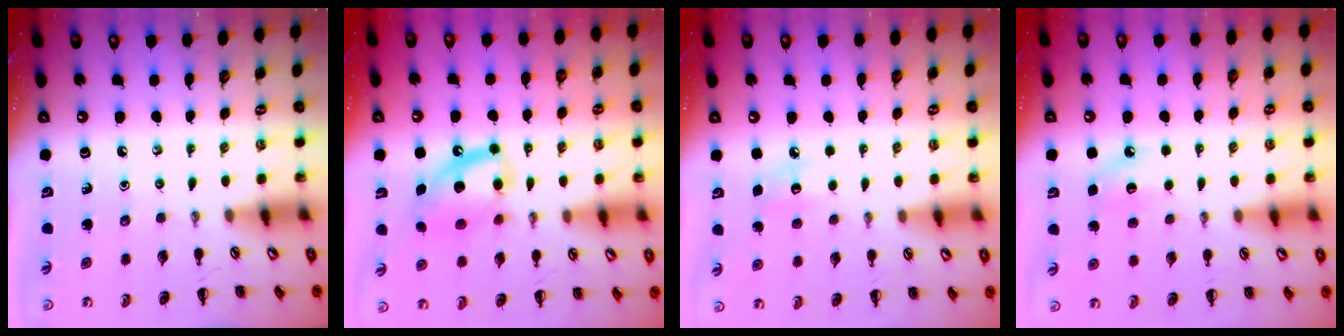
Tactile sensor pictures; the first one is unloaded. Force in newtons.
{"total": 13.4, "press": 13.1, "slide": 2.5}
{"total": 6.3, "press": 6.1, "slide": 1.5}
{"total": 7.1, "press": 7.0, "slide": 1.5}